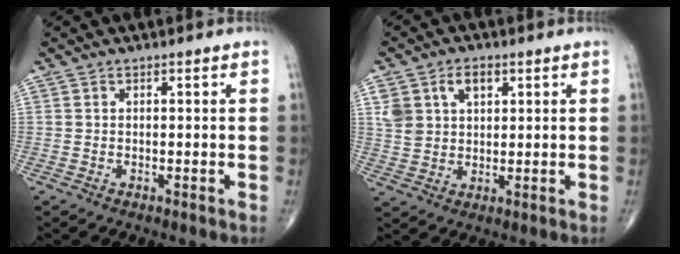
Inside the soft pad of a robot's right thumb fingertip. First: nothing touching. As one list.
[{"total": 7.4, "force": [3.1, 5.0, 4.4], "torque": [-0.065, -0.006, 0.062]}]